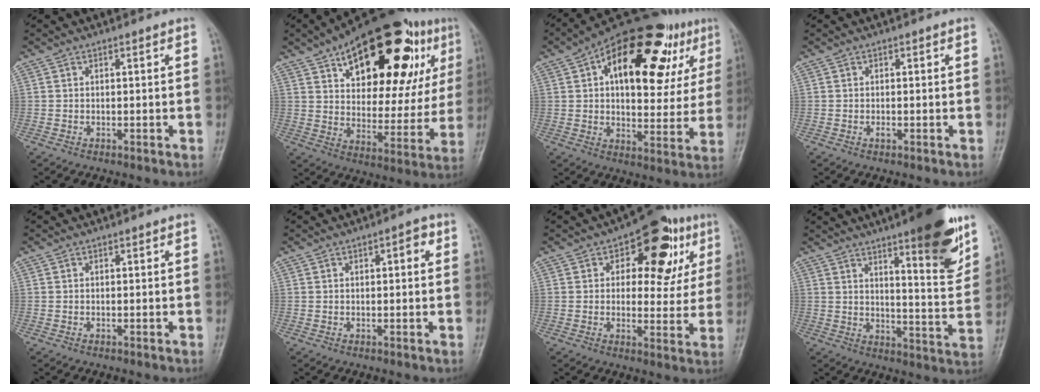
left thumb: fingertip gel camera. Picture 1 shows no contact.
{"total": 31.0, "force": [14.3, 14.2, 23.6], "torque": [-0.302, 0.003, 0.213]}
{"total": 27.5, "force": [11.2, 13.4, 21.3], "torque": [-0.262, 0.016, 0.159]}
{"total": 0.6, "force": [-0.3, 0.4, 0.3], "torque": [-0.003, -0.001, -0.008]}
{"total": 0.0}
{"total": 2.6, "force": [0.9, 1.1, 2.2], "torque": [-0.024, 0.003, 0.009]}
{"total": 14.4, "force": [5.5, 8.5, 10.3], "torque": [-0.070, 0.000, 0.066]}
{"total": 15.6, "force": [9.5, 3.0, 12.0], "torque": [-0.141, -0.060, 0.139]}